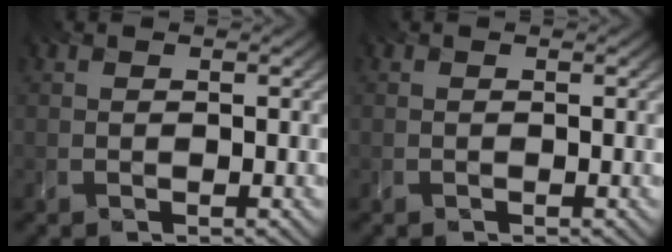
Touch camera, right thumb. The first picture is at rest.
{"total": 0.0}